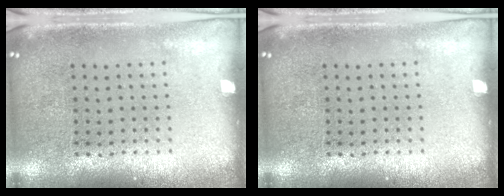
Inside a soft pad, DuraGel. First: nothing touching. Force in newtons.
{"total": 0.0}